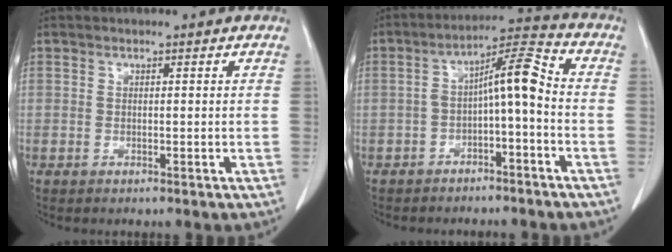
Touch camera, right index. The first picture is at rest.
{"total": 8.0, "force": [-1.6, 1.4, 7.7], "torque": [-0.127, 0.036, -0.027]}